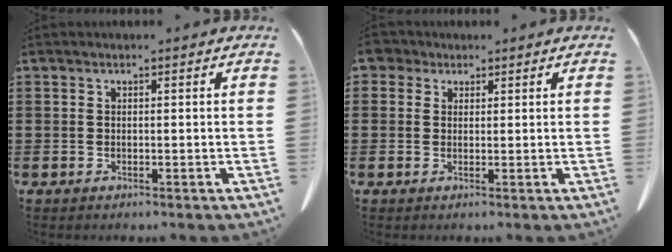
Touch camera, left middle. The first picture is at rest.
{"total": 2.6, "force": [1.7, 1.8, 0.9], "torque": [-0.028, 0.011, 0.031]}